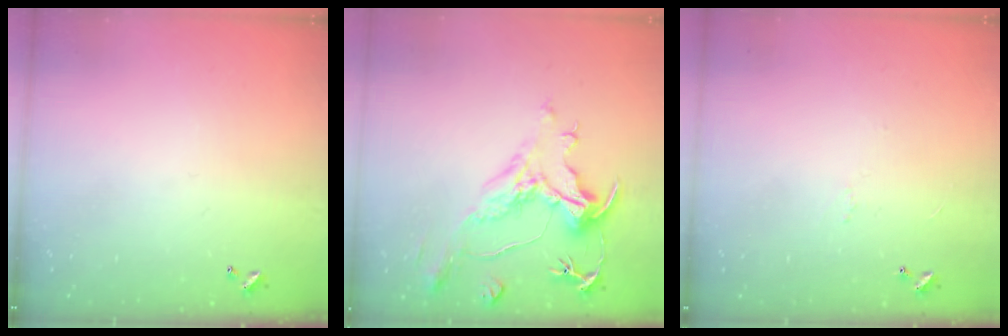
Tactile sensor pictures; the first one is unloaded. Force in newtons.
{"total": 1.6, "press": 0.0, "slide": 1.6}
{"total": 2.3, "press": 2.2, "slide": 0.6}